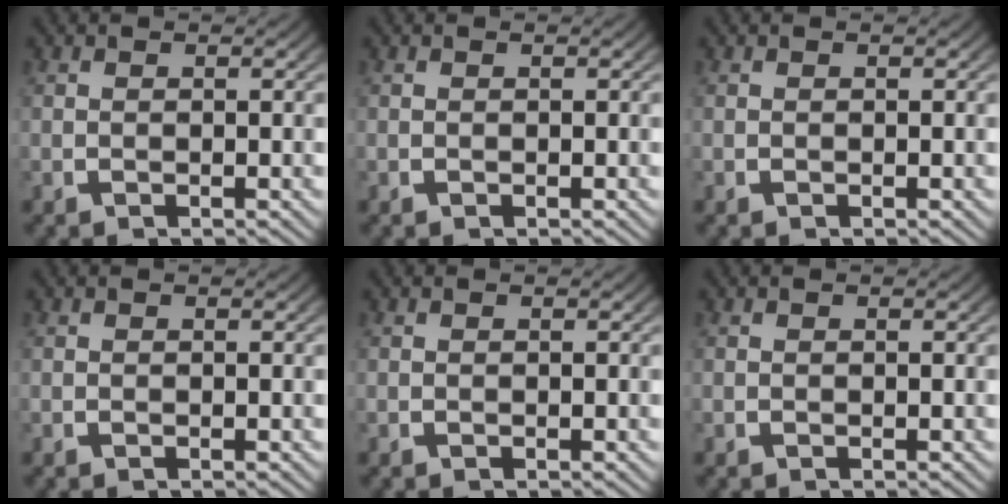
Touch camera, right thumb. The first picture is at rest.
{"total": 0.0}
{"total": 0.0}
{"total": 0.0}
{"total": 0.0}
{"total": 0.0}